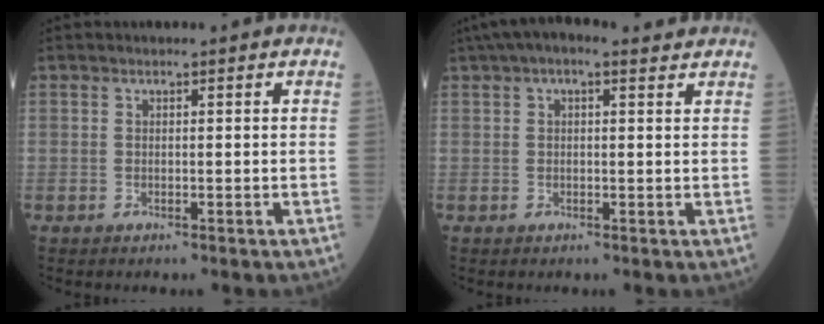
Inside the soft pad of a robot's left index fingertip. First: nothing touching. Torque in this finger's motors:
{"motor_torque": [0.95, -1.18, 0.41, 0.09]}